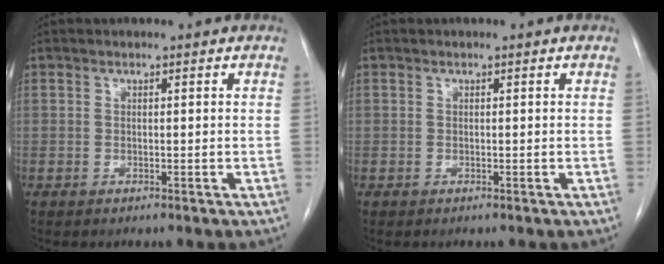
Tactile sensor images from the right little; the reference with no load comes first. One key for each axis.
{"total": 0.0}